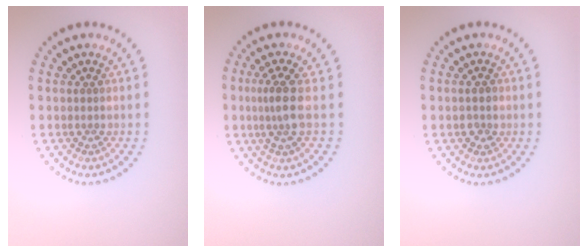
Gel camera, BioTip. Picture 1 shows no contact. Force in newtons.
{"total": 2.5, "press": 2.0, "slide": 1.5}
{"total": 1.3, "press": 1.3, "slide": 0.2}